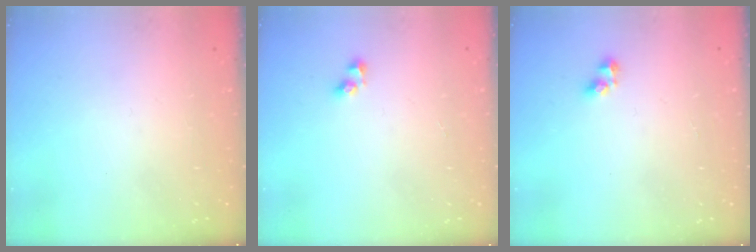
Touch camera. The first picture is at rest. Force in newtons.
{"total": 3.3, "press": 3.2, "slide": 0.7}
{"total": 3.6, "press": 3.6, "slide": 0.4}